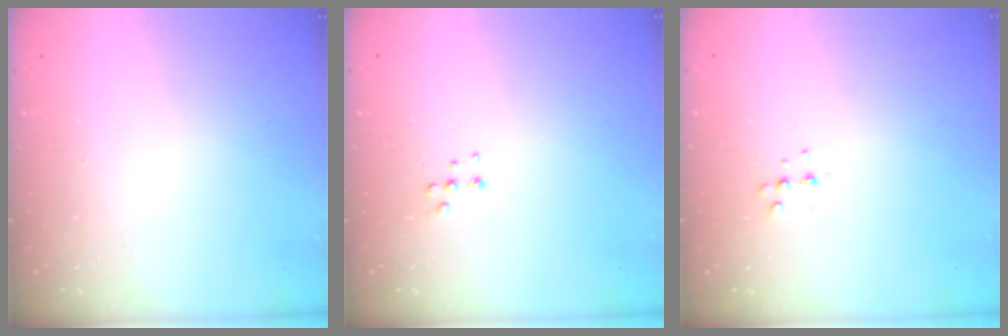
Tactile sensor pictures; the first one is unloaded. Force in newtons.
{"total": 5.5, "press": 5.4, "slide": 1.0}
{"total": 4.3, "press": 4.2, "slide": 0.8}